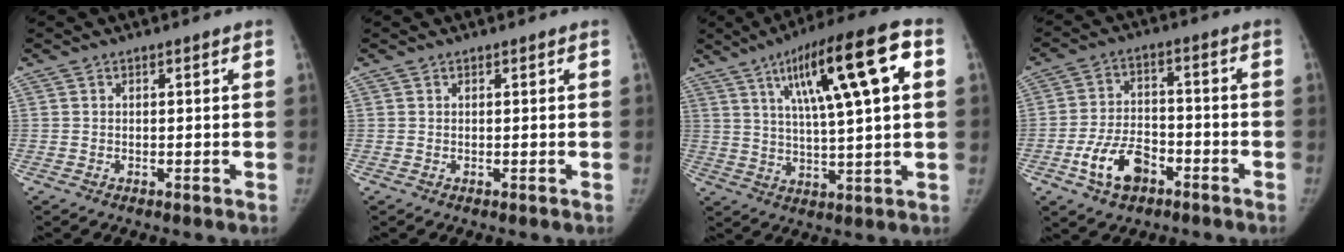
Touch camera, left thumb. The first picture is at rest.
{"total": 0.0}
{"total": 18.8, "force": [6.4, 3.7, 17.3], "torque": [-0.273, 0.009, 0.099]}
{"total": 9.6, "force": [-5.1, 5.9, 5.7], "torque": [-0.096, 0.030, -0.089]}